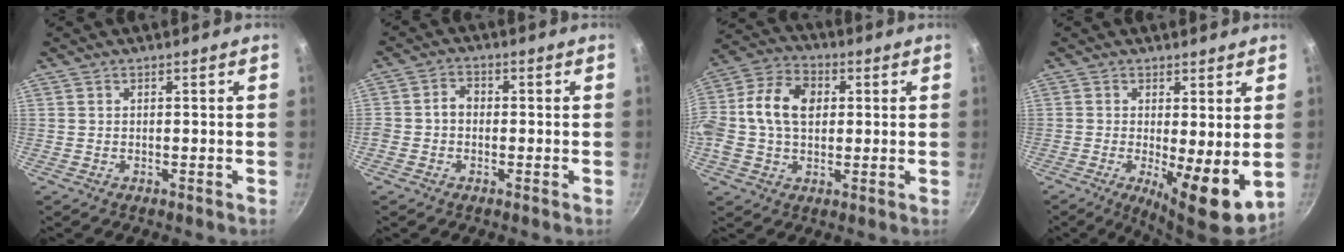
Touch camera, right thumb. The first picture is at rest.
{"total": 3.1, "force": [-0.7, 2.5, 1.6], "torque": [-0.018, 0.016, -0.021]}
{"total": 13.9, "force": [1.6, 9.7, 9.9], "torque": [-0.173, 0.022, 0.008]}
{"total": 9.2, "force": [-0.5, 2.7, 8.7], "torque": [-0.122, -0.019, -0.001]}